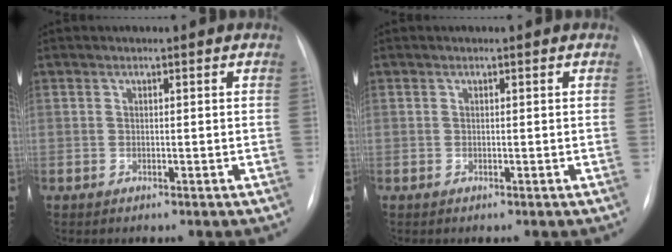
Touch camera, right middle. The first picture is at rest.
{"total": 0.0}